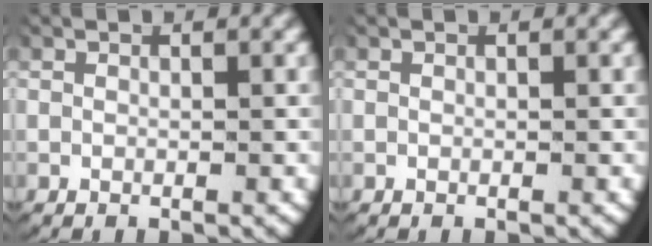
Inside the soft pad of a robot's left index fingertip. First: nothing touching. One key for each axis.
{"total": 0.0}